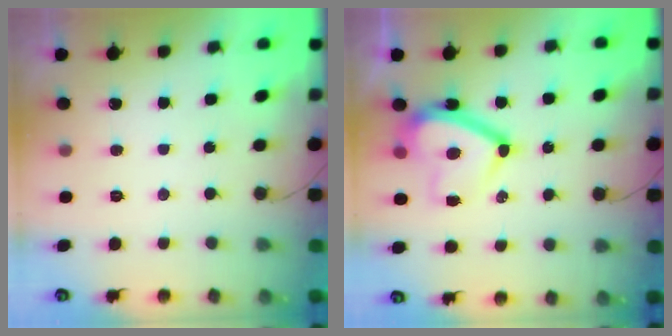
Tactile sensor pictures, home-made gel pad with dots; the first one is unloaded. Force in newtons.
{"total": 13.1, "press": 12.8, "slide": 2.4}